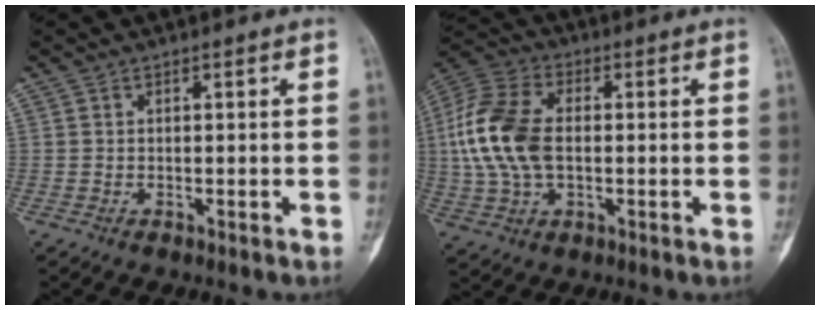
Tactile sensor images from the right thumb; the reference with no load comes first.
{"total": 14.9, "force": [0.4, 9.1, 11.9], "torque": [-0.258, 0.019, 0.005]}